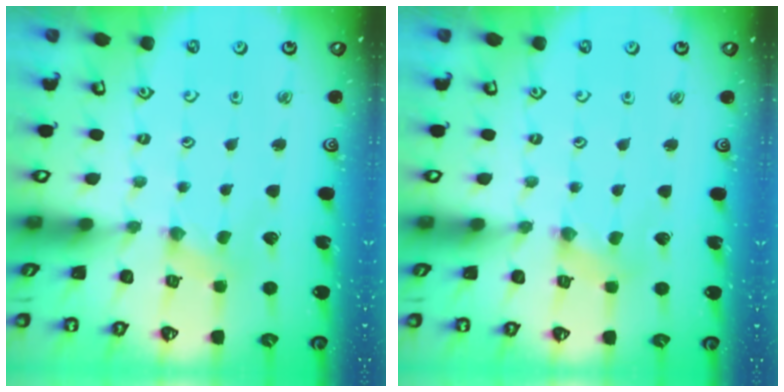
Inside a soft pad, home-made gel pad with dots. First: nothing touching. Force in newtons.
{"total": 1.1, "press": 1.1, "slide": 0.2}